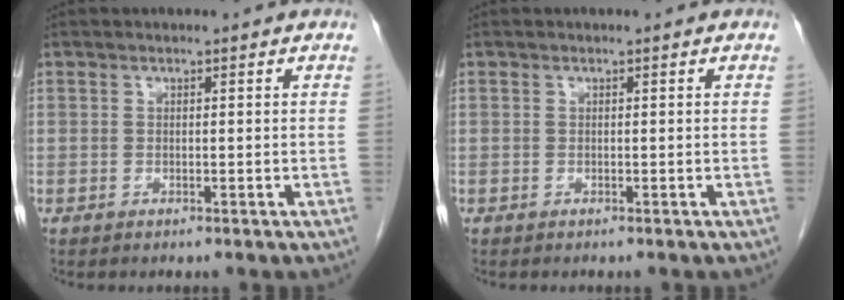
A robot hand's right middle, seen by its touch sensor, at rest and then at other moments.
{"total": 0.0}